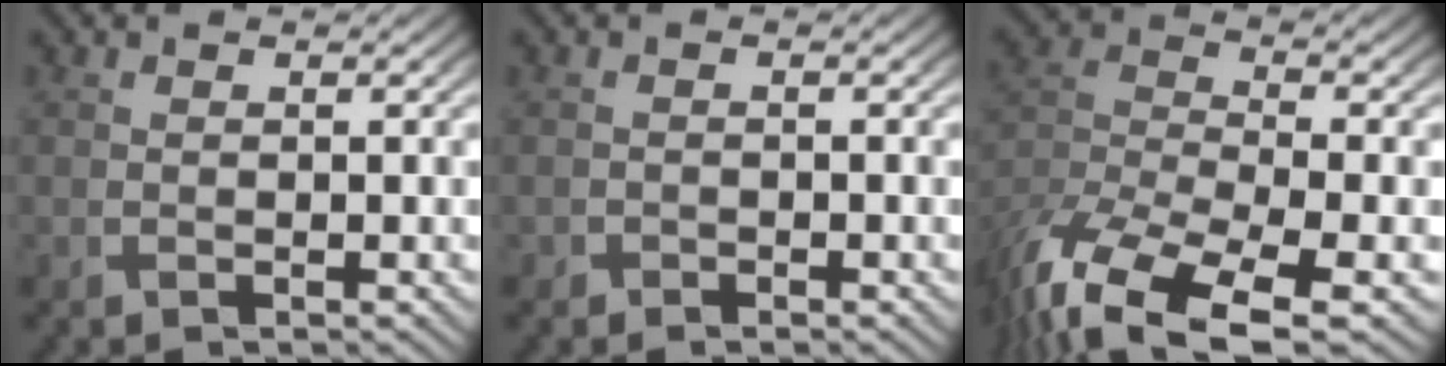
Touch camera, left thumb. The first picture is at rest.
{"total": 0.7, "force": [-0.6, 0.4, 0.1], "torque": [0.000, -0.002, -0.011]}
{"total": 13.3, "force": [-9.3, 4.5, 8.3], "torque": [-0.198, -0.025, -0.171]}